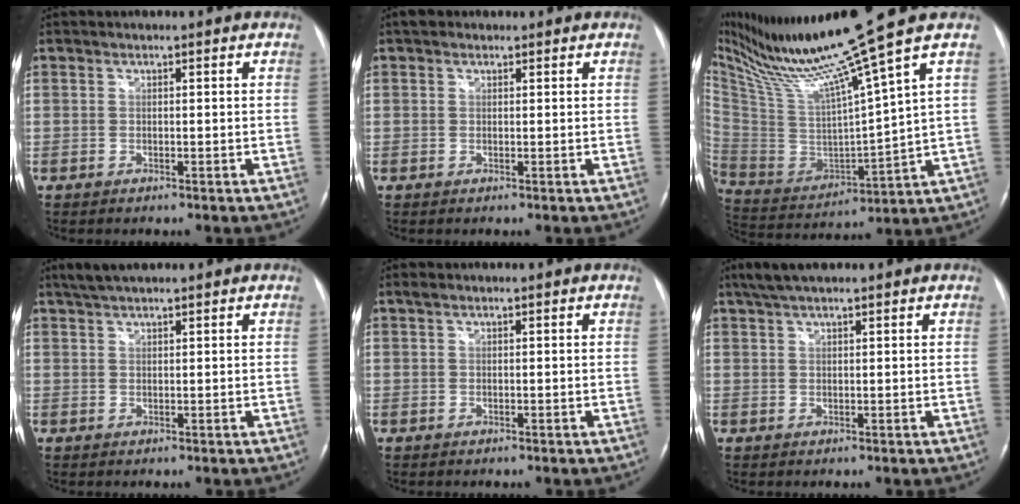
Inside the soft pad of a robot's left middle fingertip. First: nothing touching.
{"total": 1.4, "force": [1.0, 1.0, 0.4], "torque": [-0.010, 0.014, 0.013]}
{"total": 18.4, "force": [13.2, -2.8, 12.4], "torque": [-0.220, -0.028, 0.247]}
{"total": 3.5, "force": [3.0, 0.7, 1.8], "torque": [-0.039, 0.016, 0.056]}
{"total": 0.6, "force": [0.4, 0.3, 0.3], "torque": [-0.008, 0.012, 0.006]}
{"total": 4.7, "force": [3.6, 0.9, 2.8], "torque": [-0.056, 0.025, 0.067]}